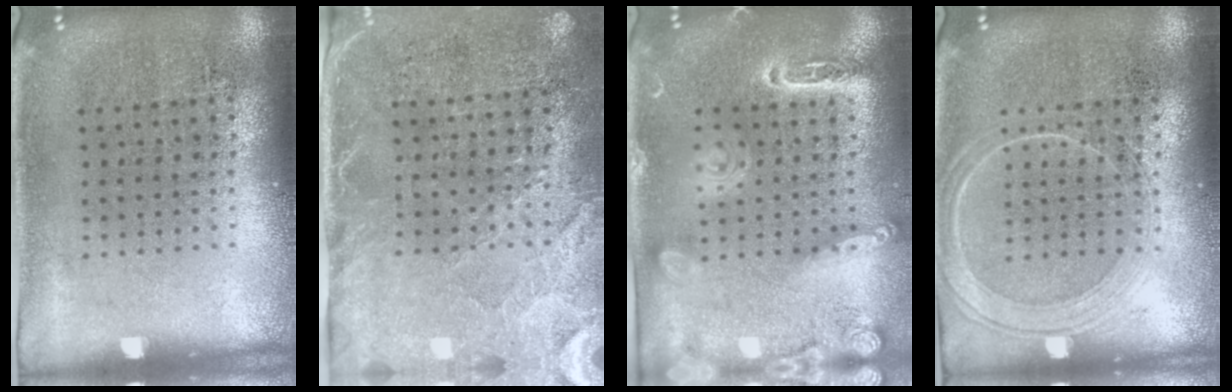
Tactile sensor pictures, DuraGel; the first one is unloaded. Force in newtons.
{"total": 2.8, "press": 2.4, "slide": 1.3}
{"total": 2.0, "press": 1.9, "slide": 0.6}
{"total": 2.2, "press": 2.1, "slide": 0.4}